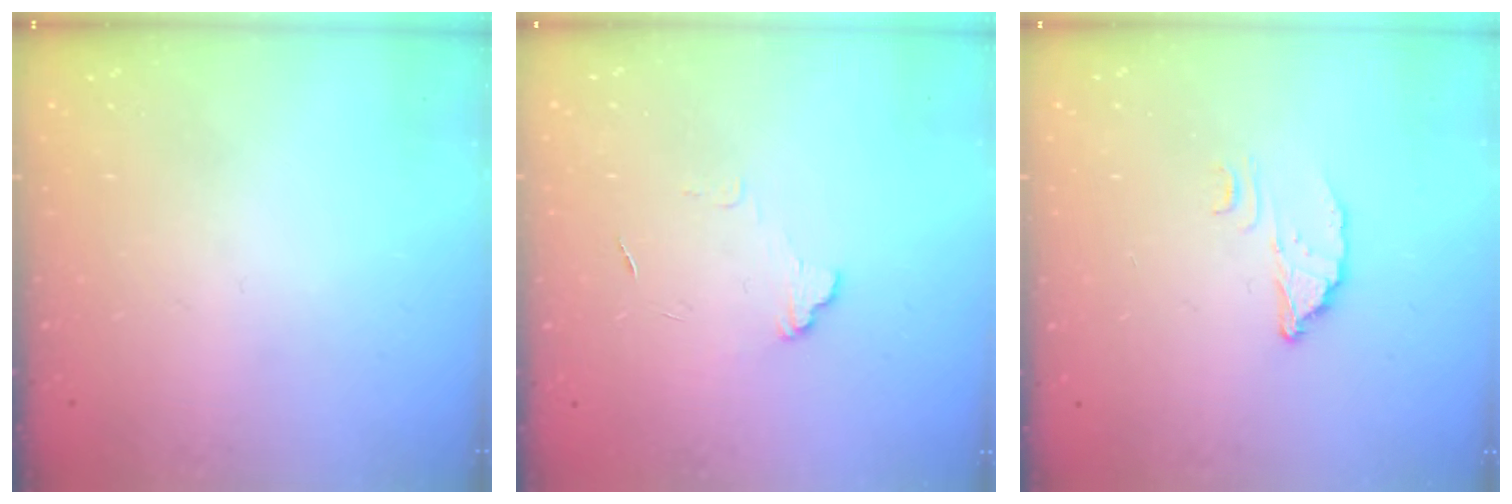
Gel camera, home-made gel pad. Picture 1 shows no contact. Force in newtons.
{"total": 5.7, "press": 5.7, "slide": 0.5}
{"total": 2.8, "press": 2.8, "slide": 0.2}